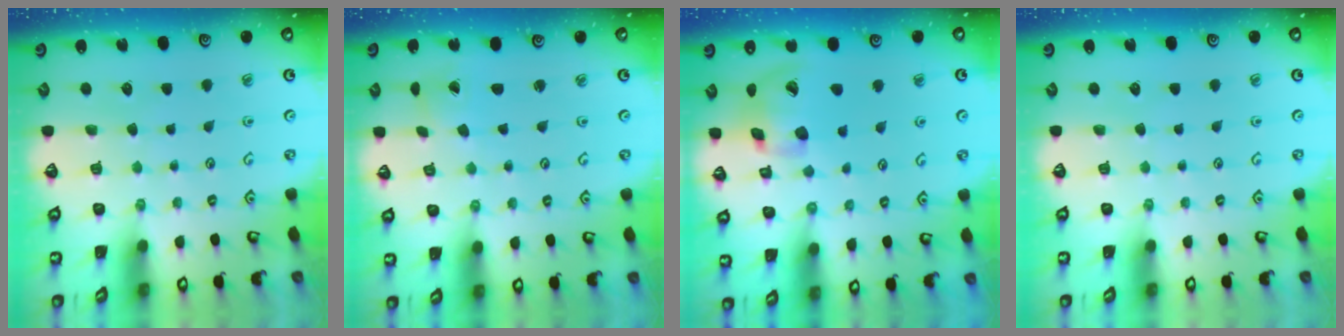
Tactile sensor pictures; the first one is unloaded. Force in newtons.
{"total": 1.6, "press": 1.5, "slide": 0.3}
{"total": 16.5, "press": 16.3, "slide": 2.5}
{"total": 0.0}